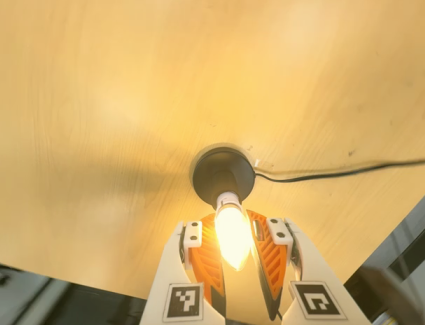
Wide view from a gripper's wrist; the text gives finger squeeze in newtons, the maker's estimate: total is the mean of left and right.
{"total": 13.7, "left": 13.1, "right": 14.3}